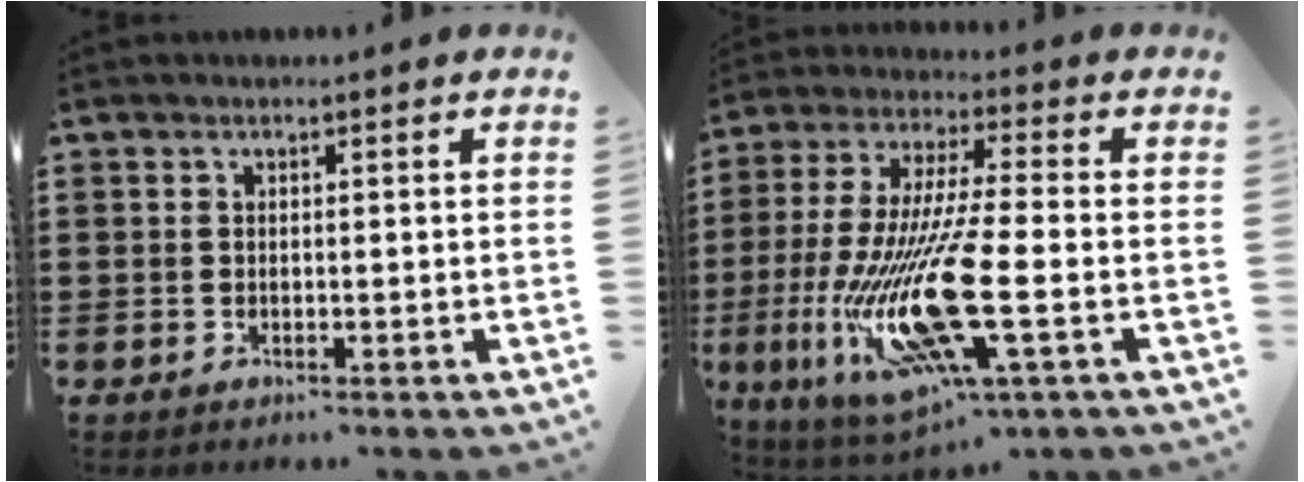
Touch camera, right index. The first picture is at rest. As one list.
[{"total": 18.2, "force": [-5.7, 4.2, 16.8], "torque": [-0.349, -0.018, -0.098]}]